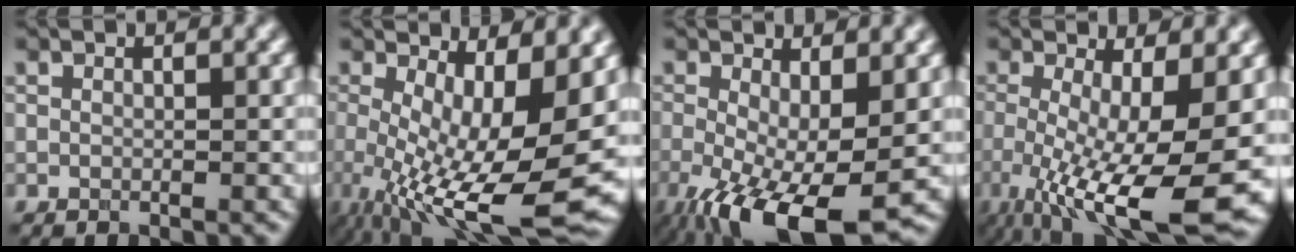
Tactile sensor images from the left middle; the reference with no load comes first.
{"total": 13.1, "force": [-1.8, 4.6, 12.1], "torque": [-0.197, -0.029, -0.013]}
{"total": 10.4, "force": [-3.6, 4.0, 8.8], "torque": [-0.171, -0.030, -0.052]}
{"total": 13.1, "force": [-3.7, 3.8, 12.0], "torque": [-0.194, -0.029, -0.052]}